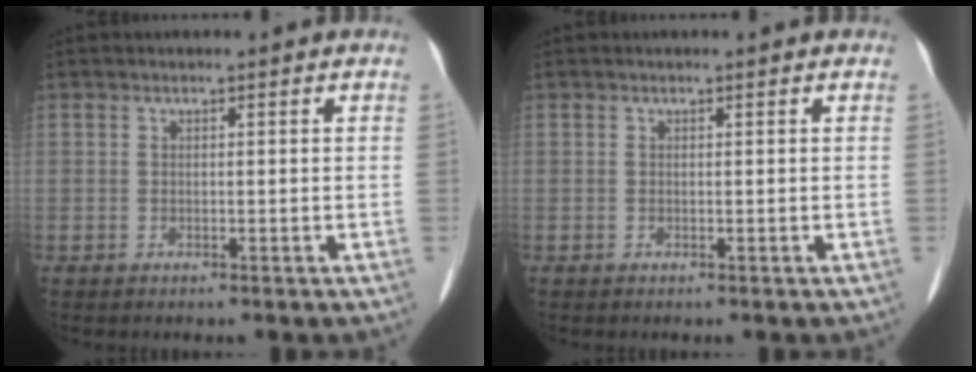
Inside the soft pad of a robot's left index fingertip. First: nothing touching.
{"total": 0.0}